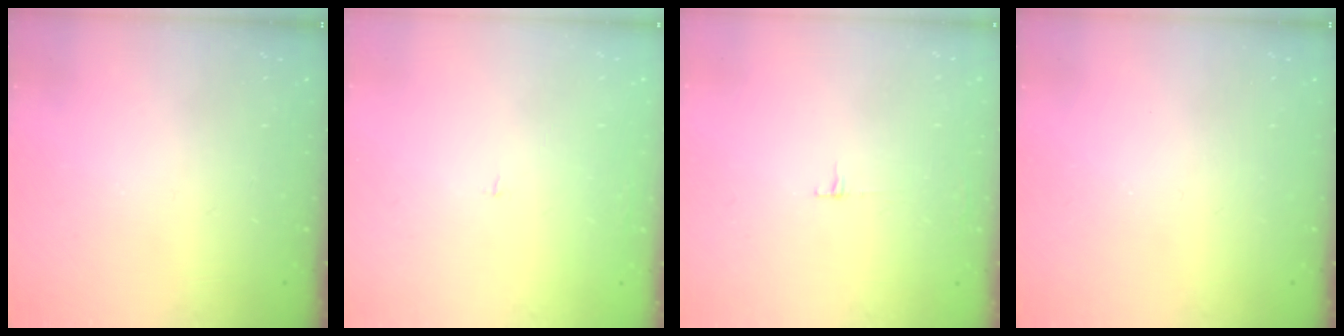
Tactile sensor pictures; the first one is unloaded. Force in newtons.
{"total": 1.2, "press": 1.2, "slide": 0.1}
{"total": 3.3, "press": 3.3, "slide": 0.4}
{"total": 0.0}